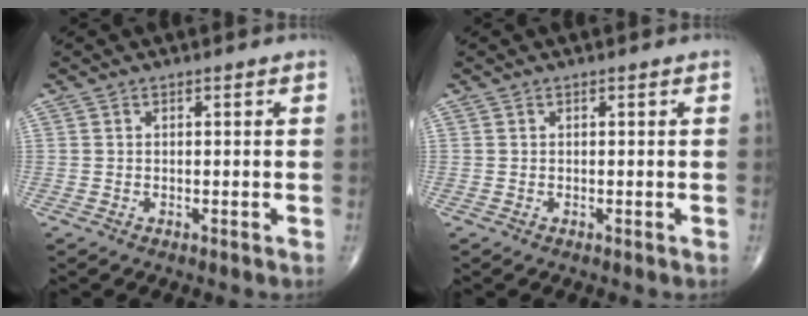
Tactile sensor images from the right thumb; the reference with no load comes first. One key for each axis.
{"total": 0.0}